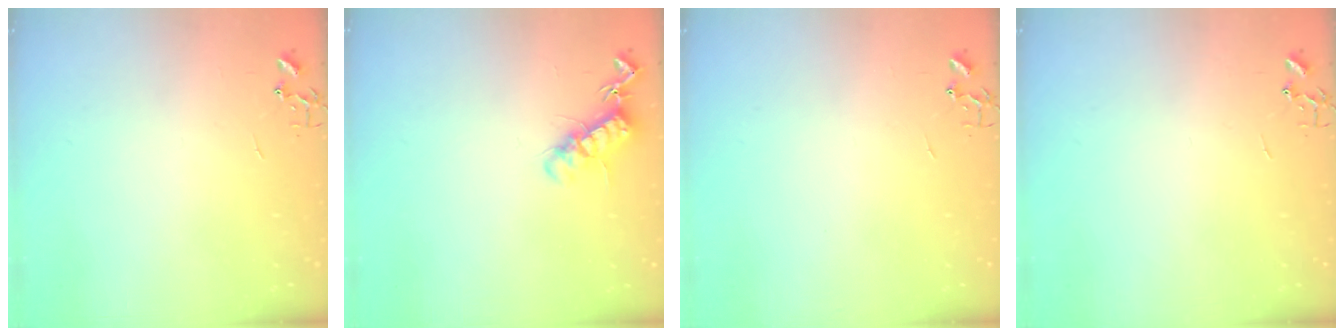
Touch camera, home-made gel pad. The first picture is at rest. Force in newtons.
{"total": 12.5, "press": 12.5, "slide": 0.4}
{"total": 0.0}
{"total": 0.0}